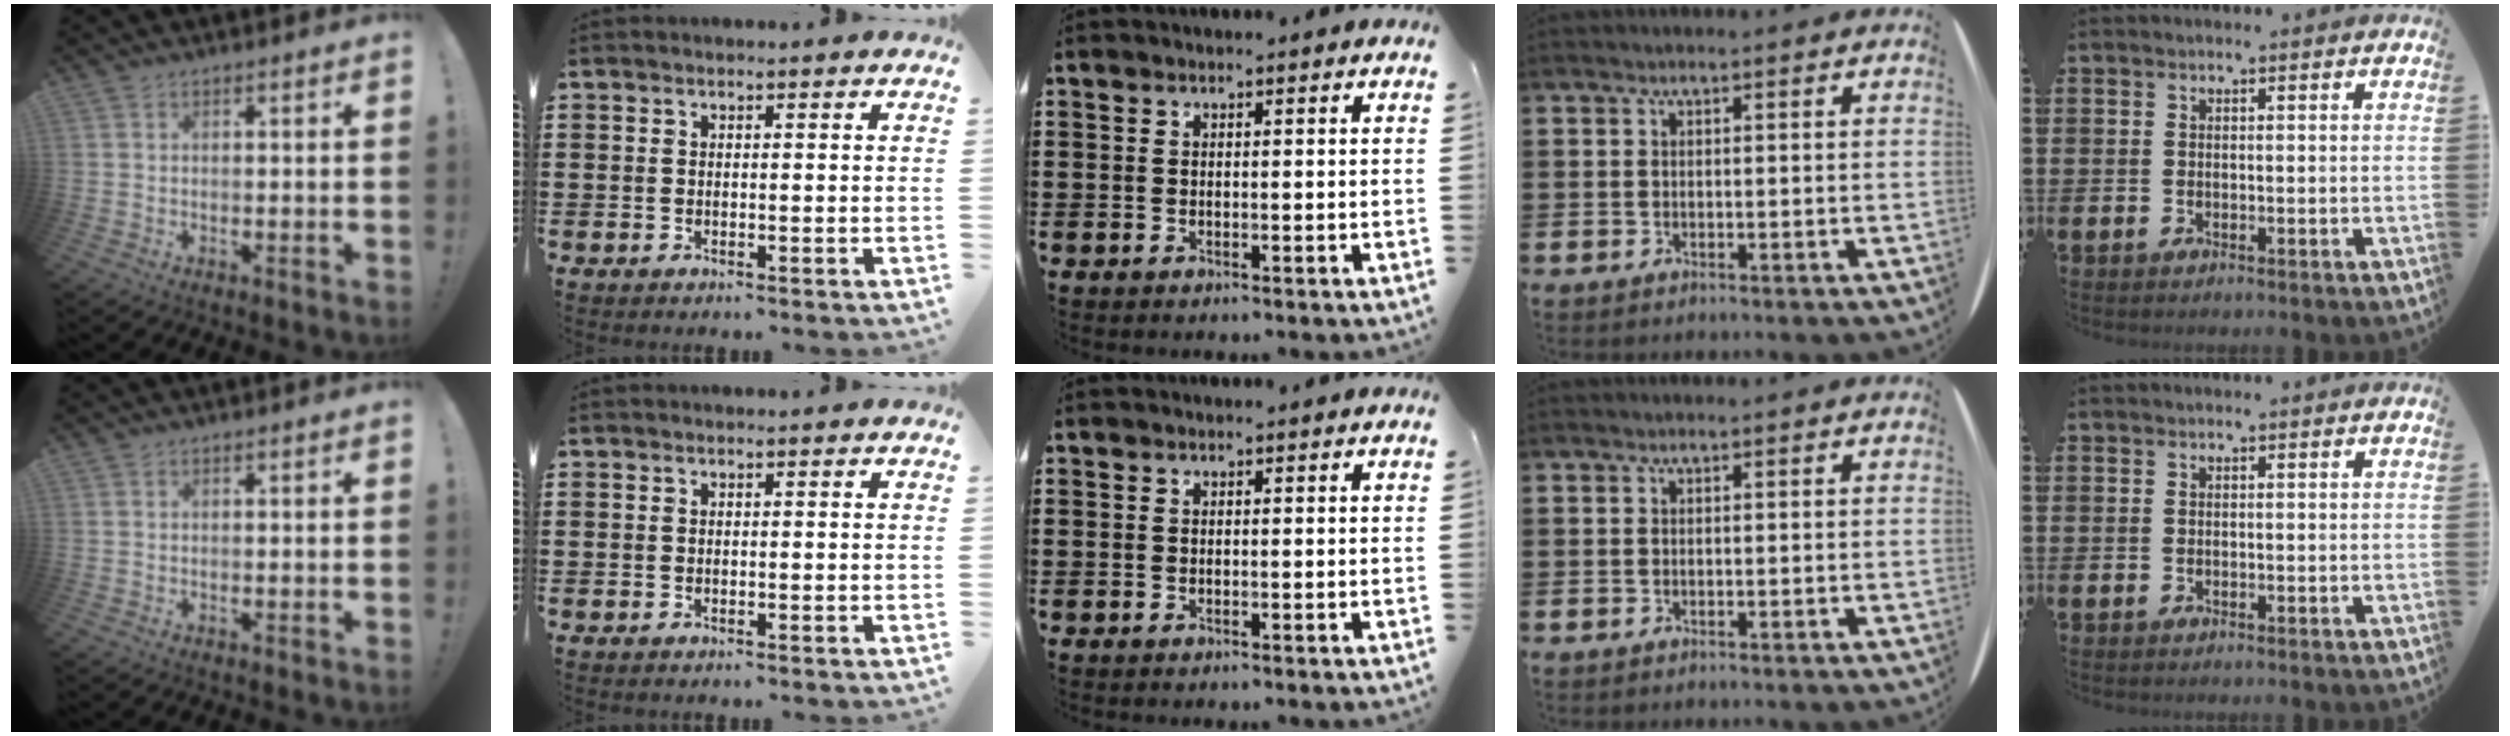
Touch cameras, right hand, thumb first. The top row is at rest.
{}